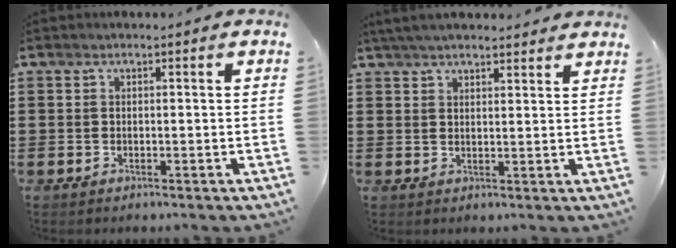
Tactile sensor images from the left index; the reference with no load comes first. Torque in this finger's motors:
{"motor_torque": [1.08, -1.06, 0.42, 0.10]}